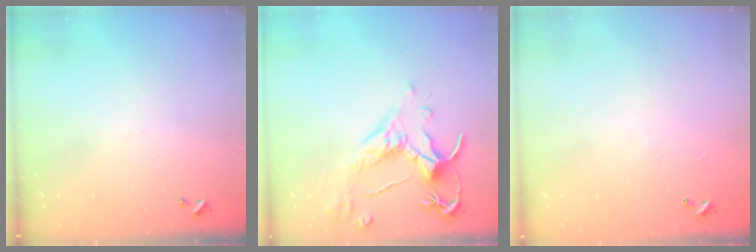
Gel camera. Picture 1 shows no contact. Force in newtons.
{"total": 2.5, "press": 2.2, "slide": 1.3}
{"total": 8.1, "press": 8.0, "slide": 0.8}